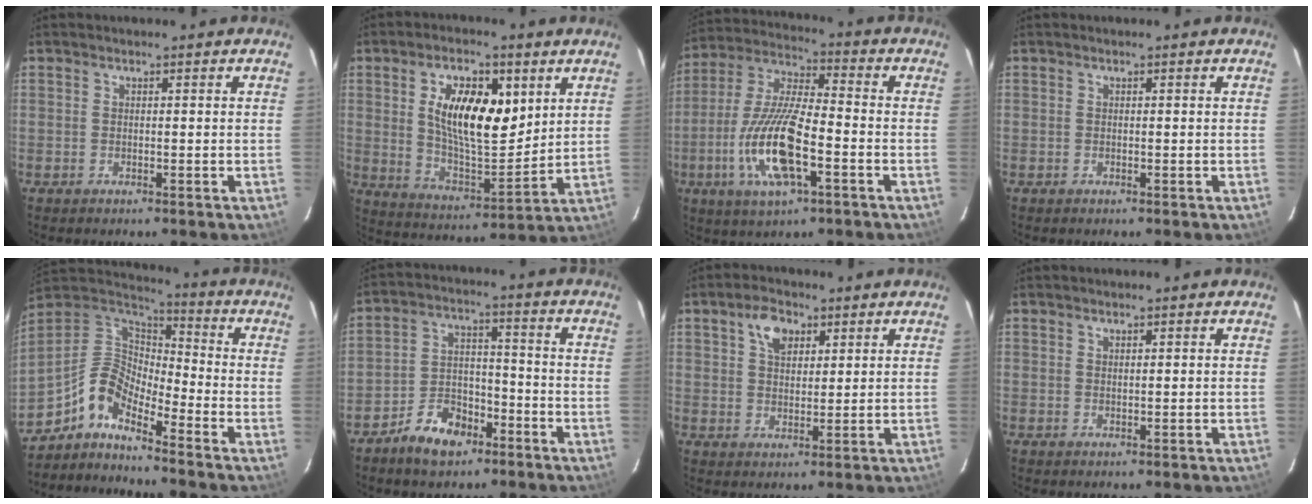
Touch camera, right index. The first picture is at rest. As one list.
[{"total": 14.7, "force": [4.8, 6.6, 12.3], "torque": [-0.216, 0.003, 0.090]}, {"total": 16.4, "force": [-5.4, 4.9, 14.6], "torque": [-0.309, -0.011, -0.106]}, {"total": 0.0}, {"total": 8.8, "force": [-6.8, 3.3, 4.6], "torque": [-0.100, 0.029, -0.151]}, {"total": 9.3, "force": [-6.5, 5.0, 4.3], "torque": [-0.092, 0.017, -0.108]}, {"total": 5.6, "force": [2.9, 3.4, 3.4], "torque": [-0.057, 0.014, 0.052]}, {"total": 0.5, "force": [0.5, 0.1, 0.3], "torque": [-0.004, 0.000, 0.010]}]